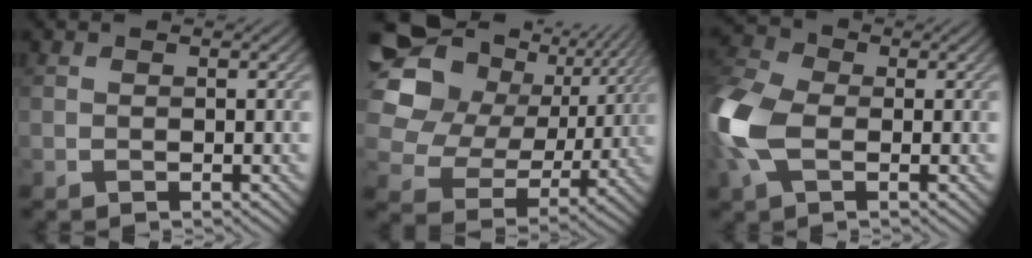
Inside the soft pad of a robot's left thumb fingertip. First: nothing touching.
{"total": 17.9, "force": [5.9, 14.6, 8.6], "torque": [-0.260, 0.039, 0.114]}
{"total": 9.6, "force": [-1.7, 5.9, 7.4], "torque": [-0.217, -0.003, -0.049]}